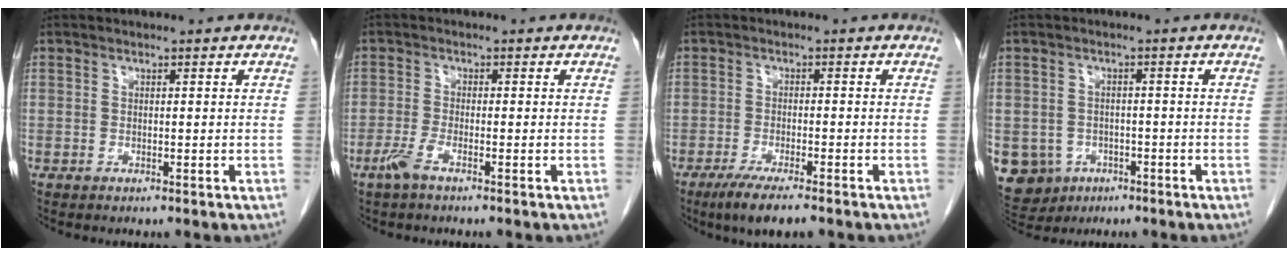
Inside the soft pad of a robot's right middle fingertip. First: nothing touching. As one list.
[{"total": 2.6, "force": [-1.7, 0.2, 1.9], "torque": [-0.048, -0.004, -0.041]}, {"total": 6.3, "force": [-4.5, 0.7, 4.4], "torque": [-0.075, -0.016, -0.071]}, {"total": 9.5, "force": [-4.1, 8.2, 2.2], "torque": [-0.069, 0.005, -0.051]}]